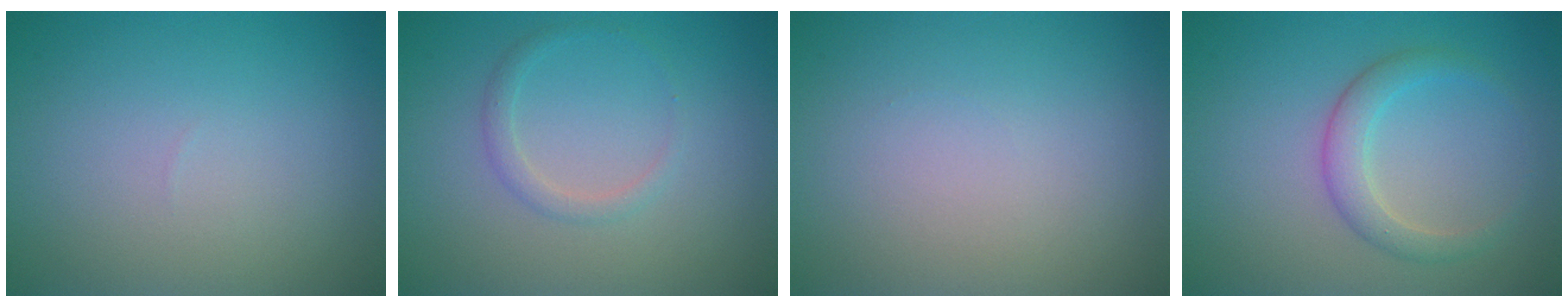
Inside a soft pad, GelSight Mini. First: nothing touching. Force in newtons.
{"total": 1.3, "press": 1.3, "slide": 0.1}
{"total": 0.0}
{"total": 2.6, "press": 2.6, "slide": 0.1}